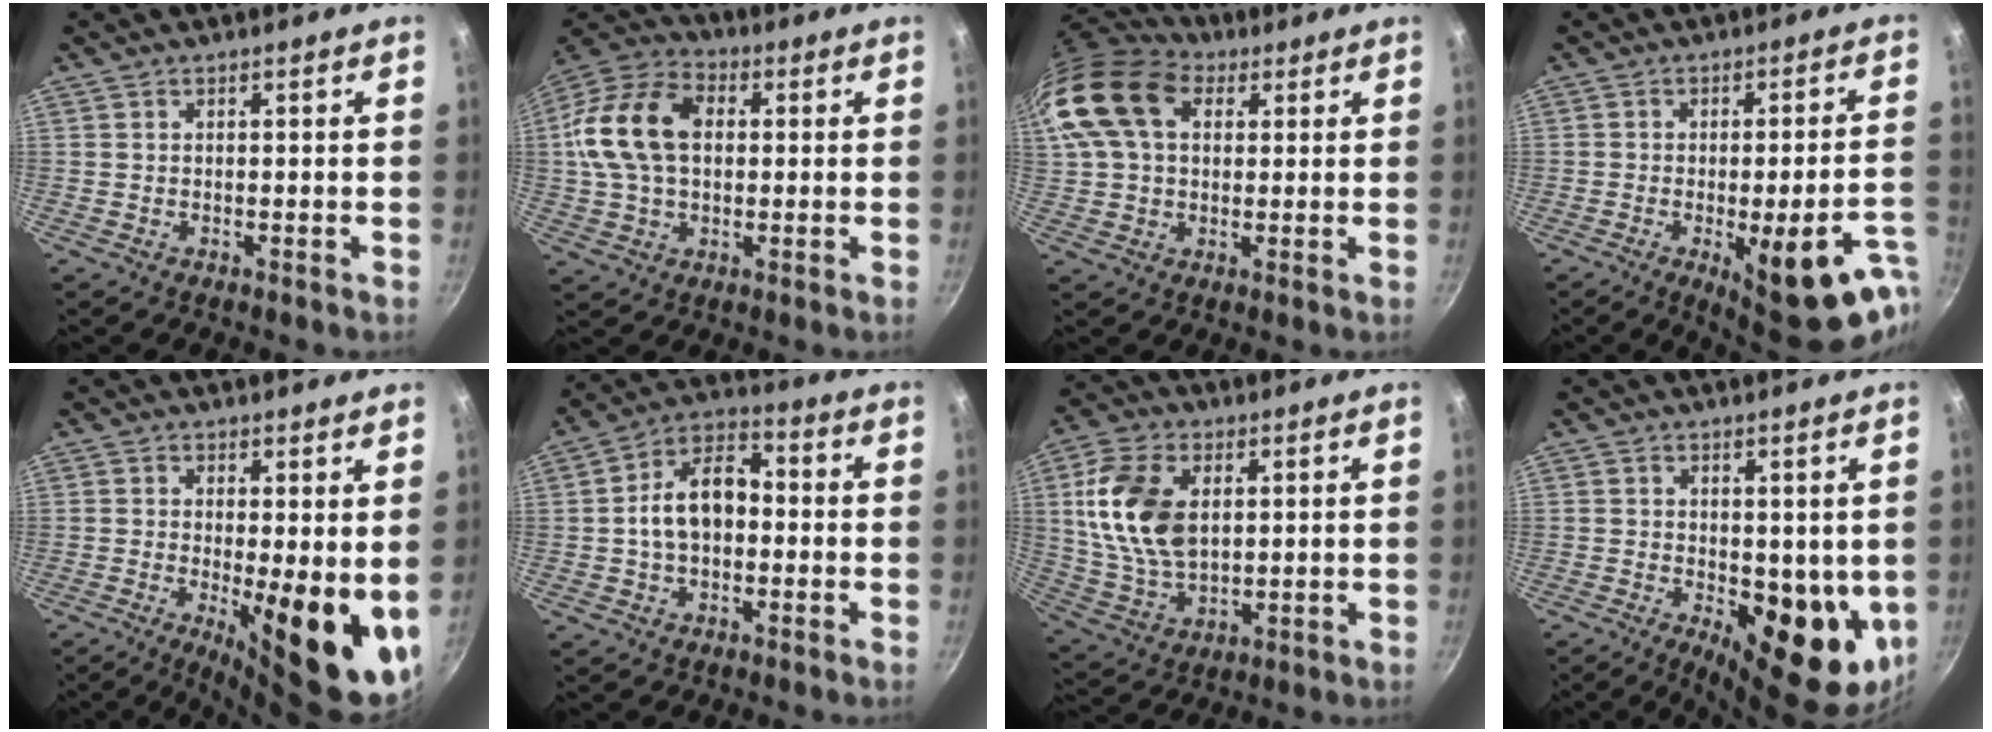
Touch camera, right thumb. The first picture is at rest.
{"total": 16.5, "force": [1.8, 11.6, 11.7], "torque": [-0.207, 0.028, 0.020]}
{"total": 19.0, "force": [5.7, 13.2, 12.4], "torque": [-0.257, 0.026, 0.091]}
{"total": 19.0, "force": [-7.1, 5.6, 16.8], "torque": [-0.181, 0.012, -0.081]}
{"total": 14.2, "force": [-1.5, 4.1, 13.5], "torque": [-0.151, -0.028, -0.012]}
{"total": 11.2, "force": [-0.7, 7.4, 8.4], "torque": [-0.118, 0.037, -0.026]}
{"total": 15.4, "force": [3.3, 9.6, 11.6], "torque": [-0.209, -0.009, 0.069]}
{"total": 14.1, "force": [-1.8, 7.0, 12.1], "torque": [-0.128, -0.033, -0.012]}